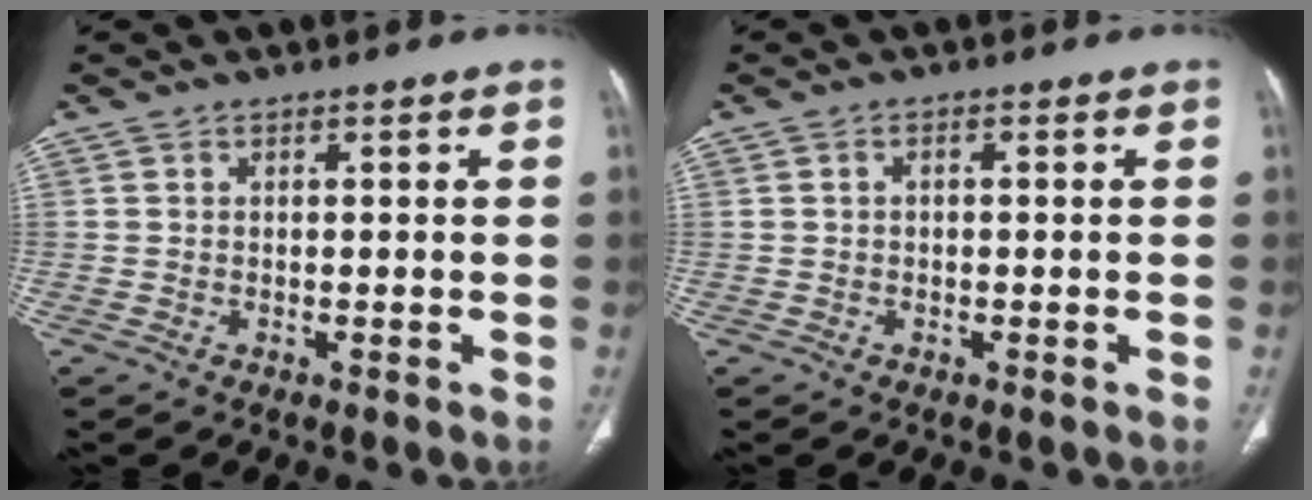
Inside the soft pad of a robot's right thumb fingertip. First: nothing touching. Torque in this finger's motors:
{"motor_torque": [-0.37, -0.62, -0.20, 0.22, 0.04]}